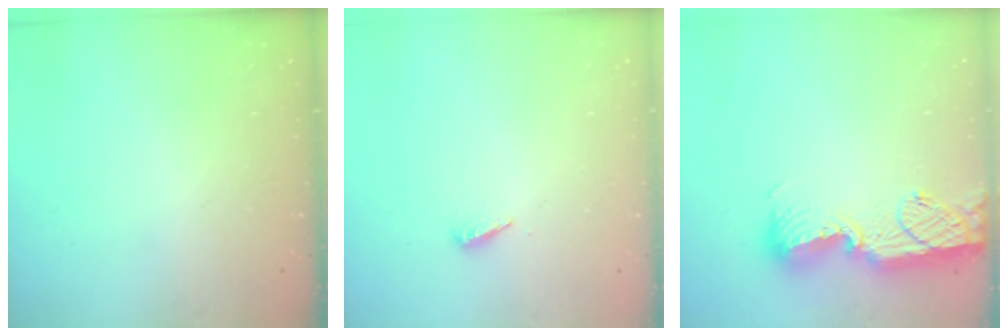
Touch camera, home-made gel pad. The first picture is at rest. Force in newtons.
{"total": 2.9, "press": 2.9, "slide": 0.3}
{"total": 12.9, "press": 12.8, "slide": 1.2}